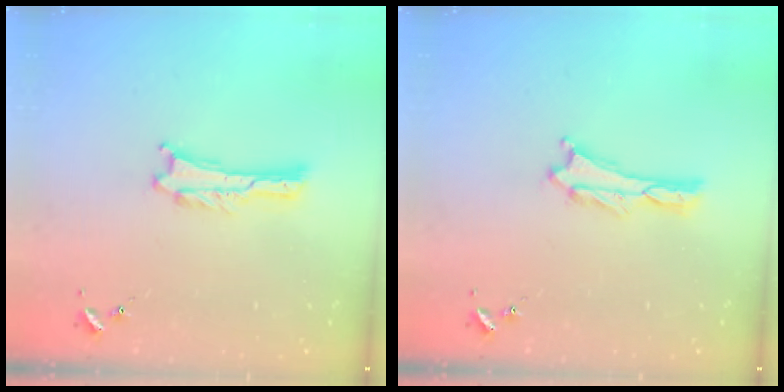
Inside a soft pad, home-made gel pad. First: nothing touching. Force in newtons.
{"total": 0.5, "press": 0.5, "slide": 0.2}